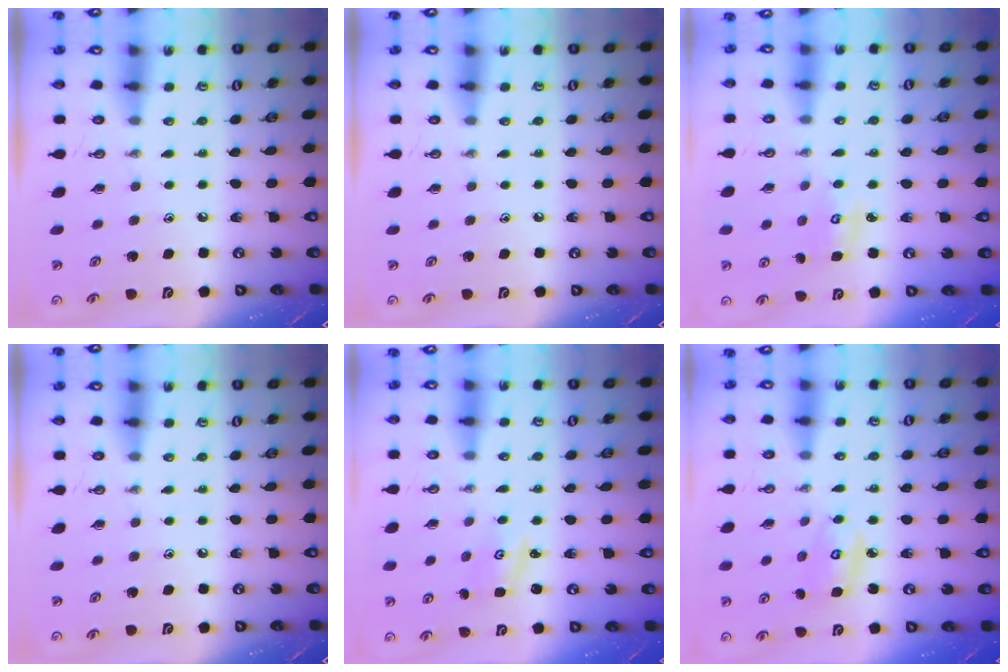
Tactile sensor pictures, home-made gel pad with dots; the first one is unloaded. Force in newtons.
{"total": 0.0}
{"total": 4.0, "press": 4.0, "slide": 0.3}
{"total": 0.0}
{"total": 1.7, "press": 1.7, "slide": 0.2}
{"total": 4.9, "press": 4.9, "slide": 0.3}